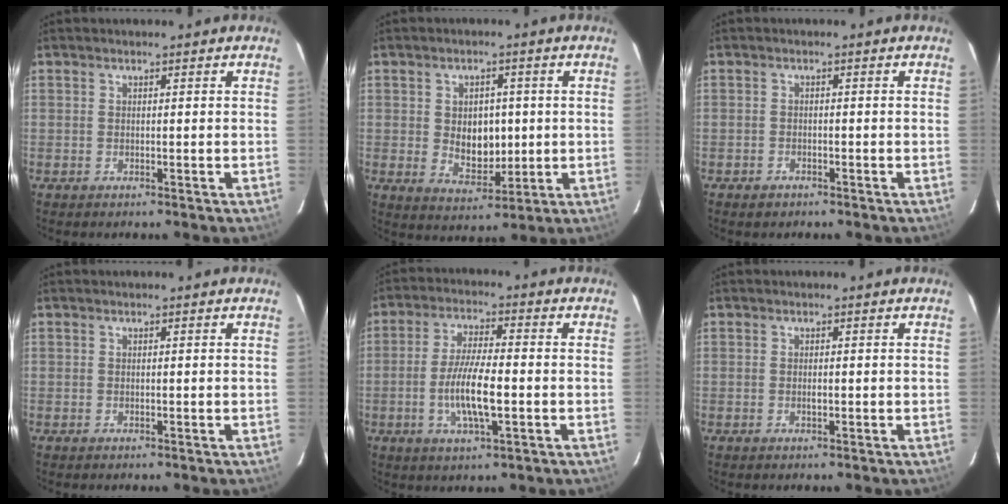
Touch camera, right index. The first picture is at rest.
{"total": 7.5, "force": [0.2, 5.4, 5.2], "torque": [-0.090, -0.002, 0.017]}
{"total": 1.6, "force": [-1.2, 1.0, 0.3], "torque": [-0.010, 0.002, -0.017]}
{"total": 0.0}
{"total": 9.3, "force": [-2.2, 2.1, 8.8], "torque": [-0.173, -0.005, -0.041]}
{"total": 0.8, "force": [-0.2, 0.4, 0.6], "torque": [-0.011, 0.000, -0.002]}